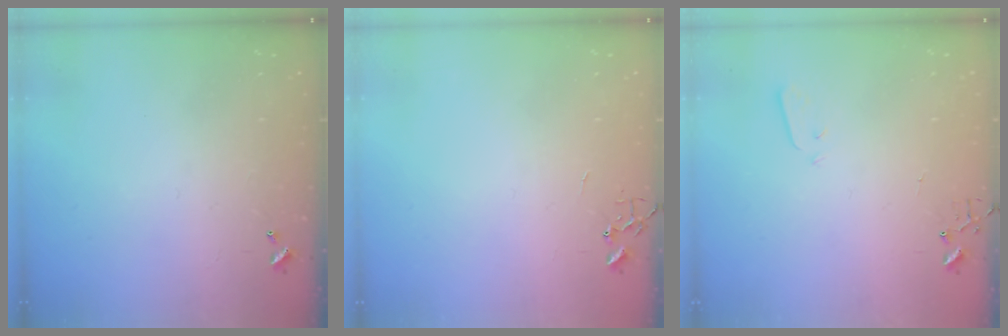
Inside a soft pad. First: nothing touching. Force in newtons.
{"total": 0.0}
{"total": 2.1, "press": 2.0, "slide": 0.4}